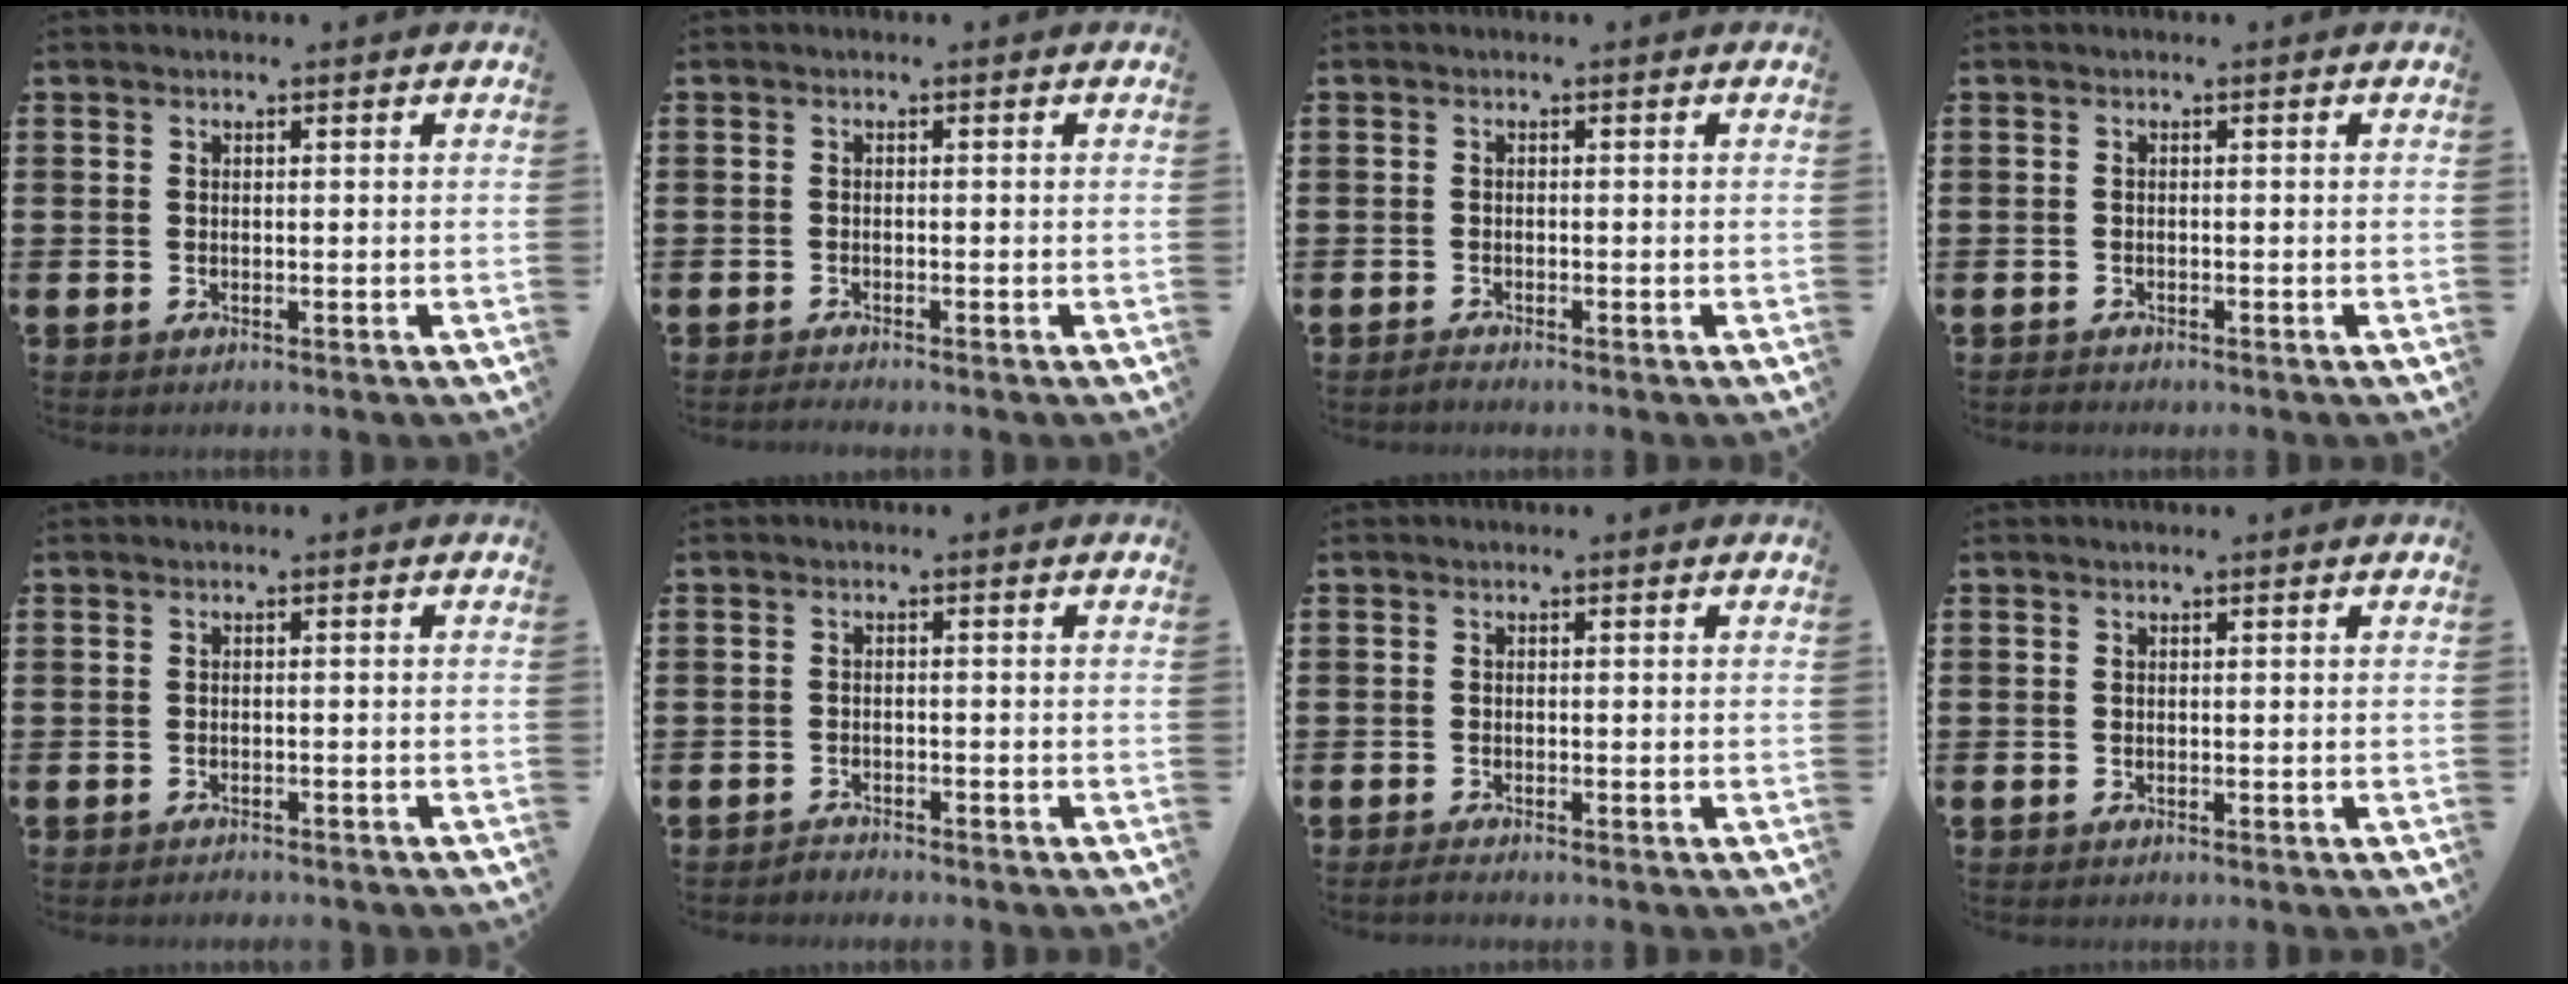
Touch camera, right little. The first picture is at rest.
{"total": 0.6, "force": [-0.6, 0.0, 0.3], "torque": [-0.005, -0.002, -0.012]}
{"total": 0.6, "force": [-0.6, 0.0, 0.1], "torque": [-0.003, -0.004, -0.011]}
{"total": 0.0}
{"total": 0.8, "force": [-0.8, -0.1, -0.1], "torque": [0.000, 0.001, -0.017]}
{"total": 1.3, "force": [-1.2, 0.0, -0.1], "torque": [-0.001, 0.003, -0.027]}
{"total": 0.8, "force": [-0.5, 0.0, 0.6], "torque": [-0.009, -0.002, -0.010]}
{"total": 0.0}